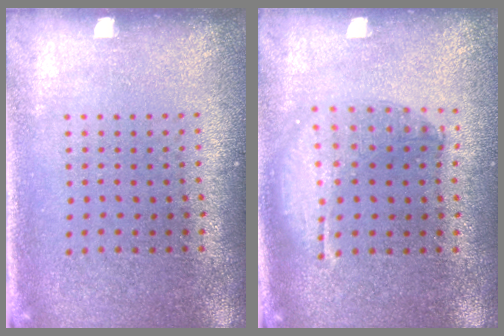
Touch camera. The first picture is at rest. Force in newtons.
{"total": 1.4, "press": 1.3, "slide": 0.5}